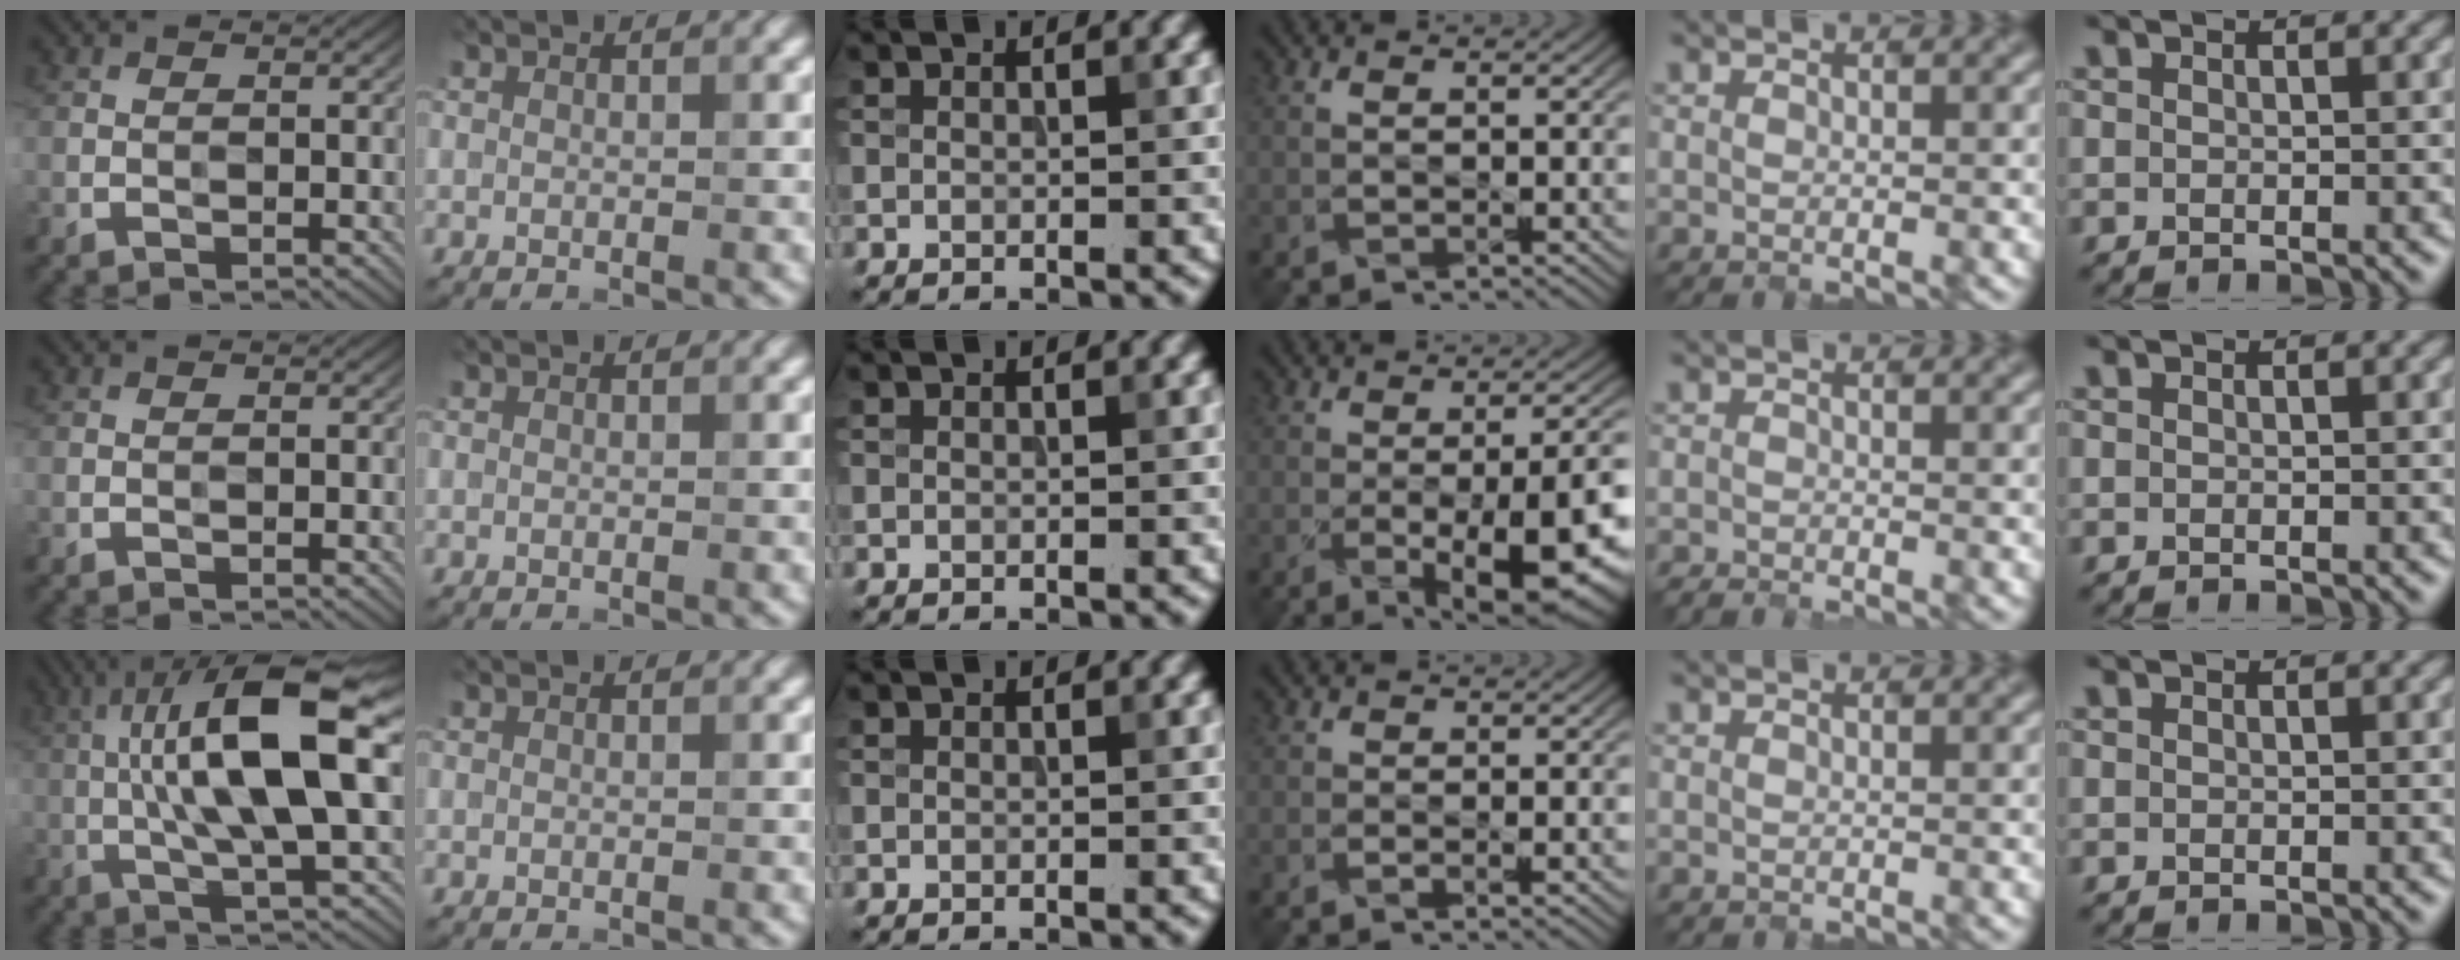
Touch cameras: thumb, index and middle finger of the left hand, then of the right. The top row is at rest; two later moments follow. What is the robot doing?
{"motion": "close", "object": "folder"}